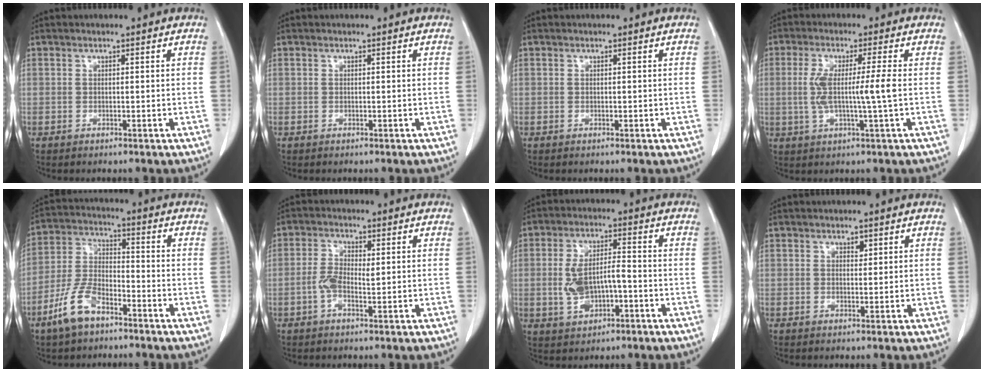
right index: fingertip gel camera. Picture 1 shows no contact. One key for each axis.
{"total": 0.0}
{"total": 0.0}
{"total": 7.9, "fx": -0.2, "fy": -0.3, "fz": 7.9, "tx": -0.158, "ty": 0.002, "tz": -0.005}
{"total": 8.8, "fx": -5.6, "fy": 3.8, "fz": 5.6, "tx": -0.134, "ty": 0.002, "tz": -0.111}
{"total": 3.9, "fx": -0.3, "fy": 1.5, "fz": 3.6, "tx": -0.081, "ty": 0.010, "tz": -0.008}
{"total": 7.4, "fx": -1.6, "fy": 3.5, "fz": 6.3, "tx": -0.130, "ty": 0.011, "tz": -0.020}
{"total": 0.8, "fx": 0.5, "fy": 0.5, "fz": 0.5, "tx": -0.004, "ty": -0.004, "tz": 0.007}